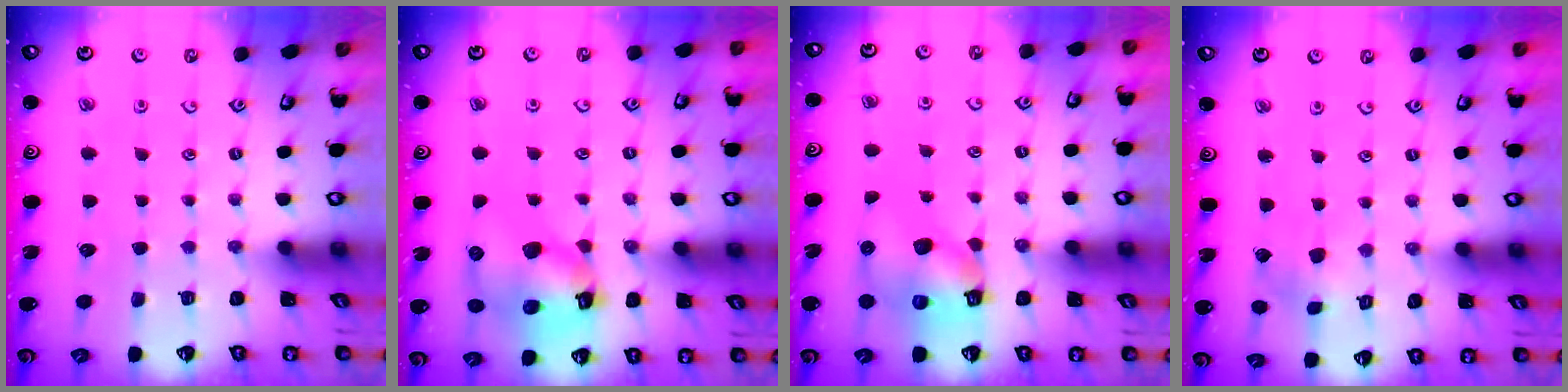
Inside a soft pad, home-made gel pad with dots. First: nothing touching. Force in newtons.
{"total": 12.1, "press": 12.0, "slide": 1.0}
{"total": 9.3, "press": 9.2, "slide": 1.4}
{"total": 3.1, "press": 3.1, "slide": 0.2}